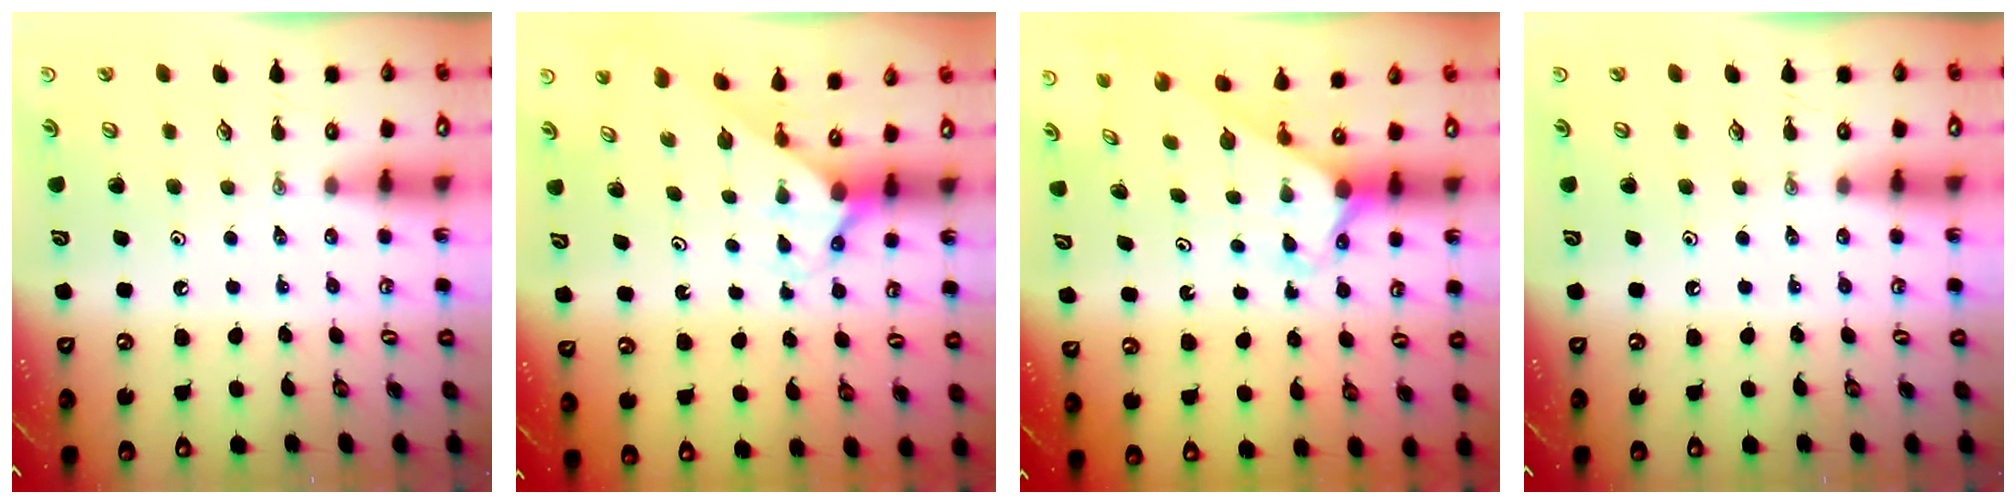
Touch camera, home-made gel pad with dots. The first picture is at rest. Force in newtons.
{"total": 3.1, "press": 3.0, "slide": 0.3}
{"total": 2.4, "press": 2.4, "slide": 0.2}
{"total": 0.0}